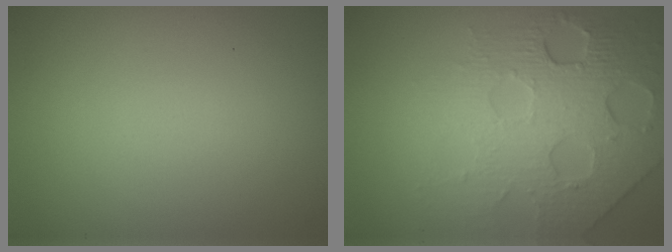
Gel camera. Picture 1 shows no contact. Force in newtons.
{"total": 7.9, "press": 5.3, "slide": 5.9}